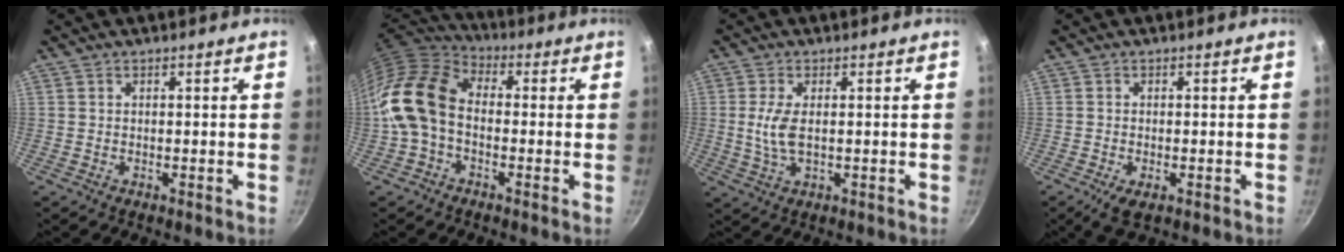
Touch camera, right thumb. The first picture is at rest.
{"total": 13.4, "force": [-2.0, 9.3, 9.4], "torque": [-0.163, 0.040, -0.063]}
{"total": 5.2, "force": [0.3, 2.3, 4.7], "torque": [-0.101, -0.003, 0.006]}
{"total": 3.5, "force": [-1.6, 1.5, 2.8], "torque": [-0.054, -0.006, -0.024]}